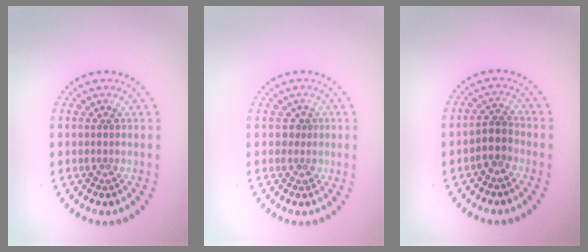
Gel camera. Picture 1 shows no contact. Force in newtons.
{"total": 1.1, "press": 0.8, "slide": 0.6}
{"total": 2.2, "press": 1.7, "slide": 1.3}